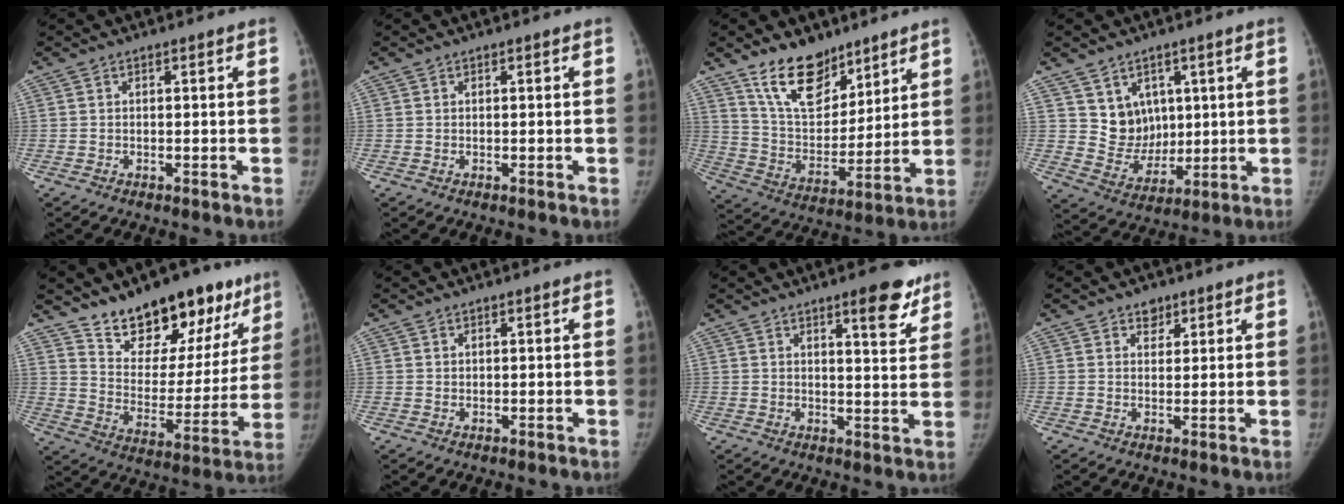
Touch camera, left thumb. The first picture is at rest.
{"total": 0.0}
{"total": 14.8, "force": [10.5, 7.6, 7.1], "torque": [-0.081, -0.072, 0.199]}
{"total": 8.5, "force": [3.5, 7.1, 3.0], "torque": [-0.014, -0.027, 0.080]}
{"total": 22.1, "force": [15.8, 10.9, 11.1], "torque": [-0.108, -0.086, 0.245]}
{"total": 0.6, "force": [0.4, 0.4, 0.0], "torque": [0.006, -0.002, 0.005]}
{"total": 8.3, "force": [5.5, 2.3, 5.8], "torque": [-0.055, -0.032, 0.073]}
{"total": 2.8, "force": [1.9, 1.9, 0.9], "torque": [0.005, -0.011, 0.028]}